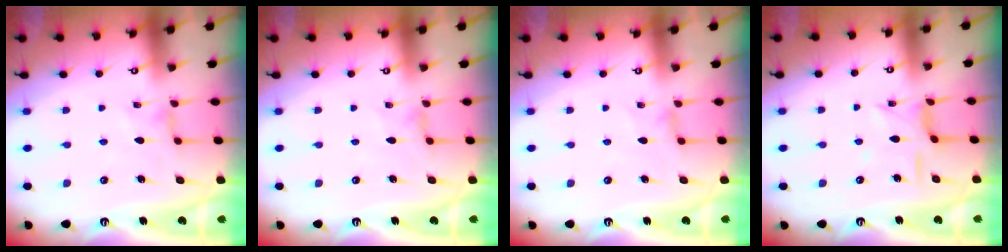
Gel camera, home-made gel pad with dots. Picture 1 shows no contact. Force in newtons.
{"total": 0.8, "press": 0.8, "slide": 0.3}
{"total": 1.5, "press": 1.4, "slide": 0.3}
{"total": 7.5, "press": 7.5, "slide": 0.3}